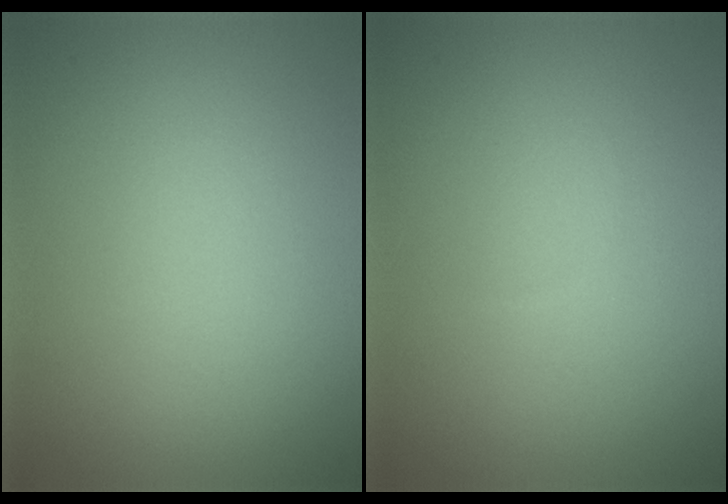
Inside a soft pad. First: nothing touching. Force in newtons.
{"total": 0.0}